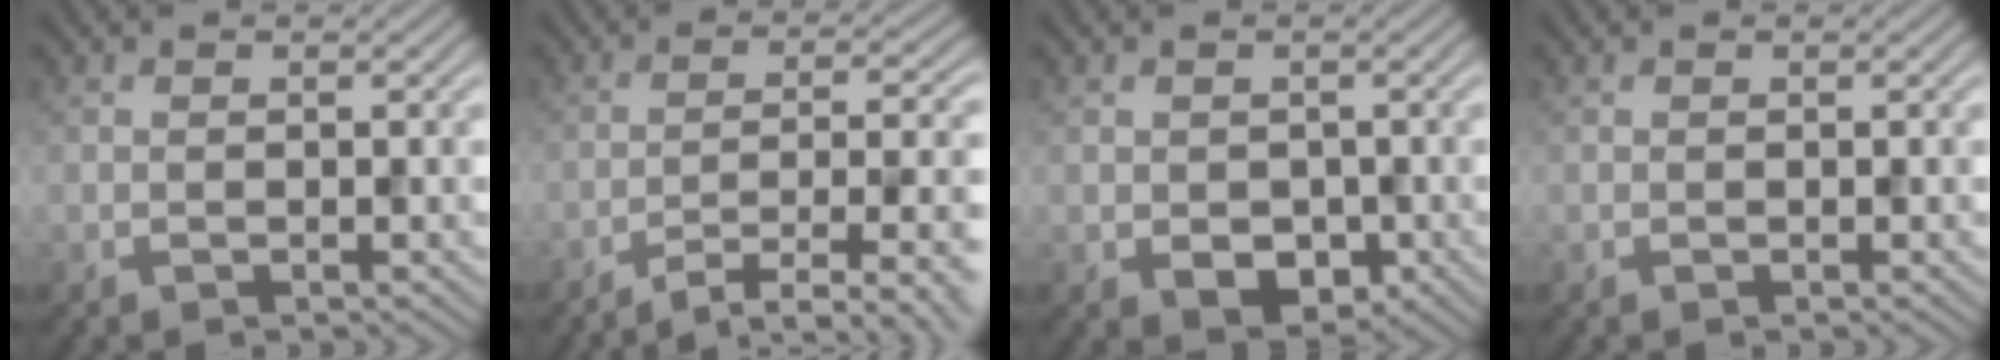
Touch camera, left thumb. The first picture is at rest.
{"total": 8.4, "force": [-5.6, 1.8, 5.9], "torque": [-0.092, 0.005, -0.083]}
{"total": 2.5, "force": [-0.5, 2.1, 1.2], "torque": [-0.032, -0.014, -0.003]}
{"total": 0.0}